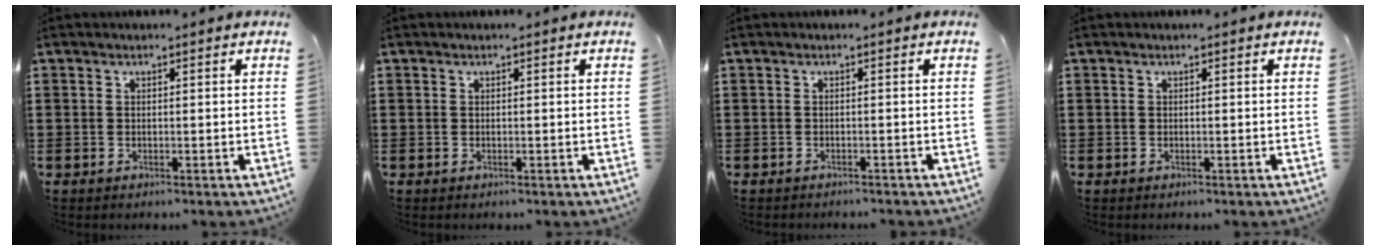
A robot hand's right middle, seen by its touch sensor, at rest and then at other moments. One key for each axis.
{"total": 0.0}
{"total": 0.6, "fx": -0.6, "fy": 0.0, "fz": 0.1, "tx": -0.003, "ty": -0.002, "tz": -0.012}
{"total": 0.0}